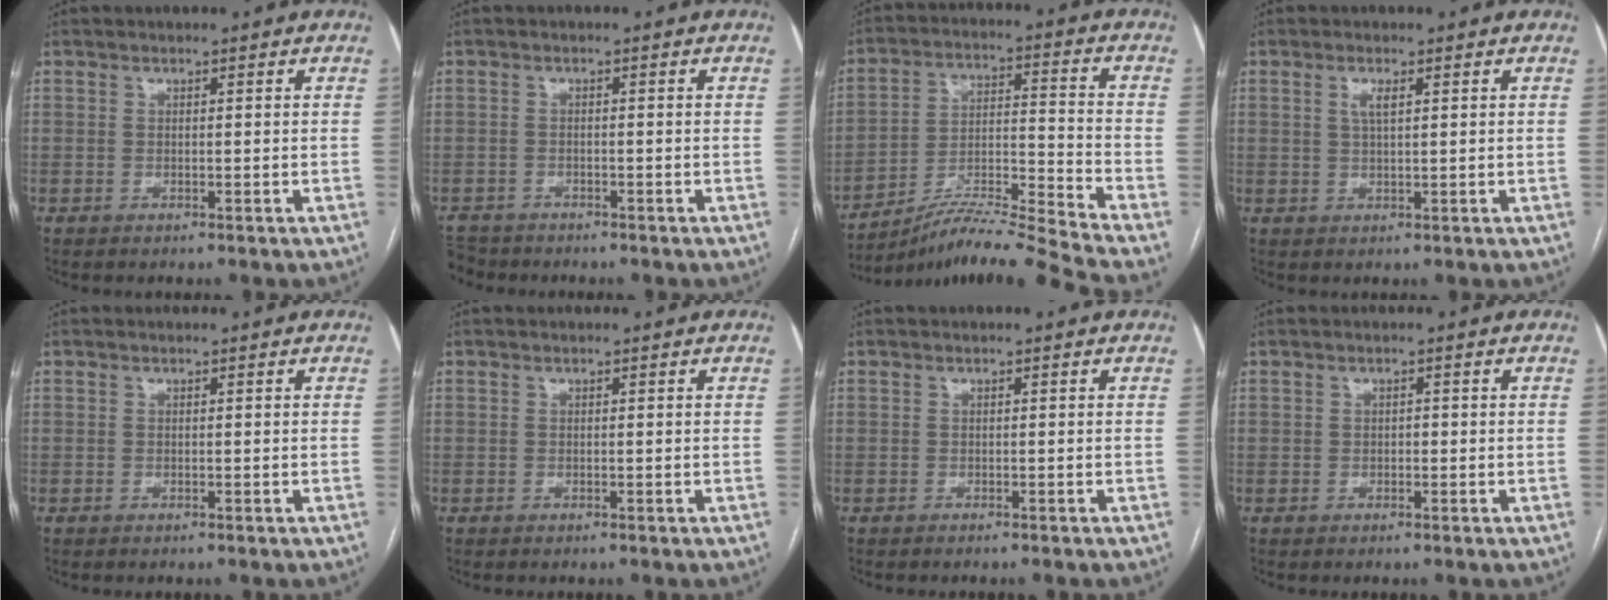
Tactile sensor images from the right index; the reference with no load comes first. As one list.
[{"total": 4.7, "force": [-4.2, 1.9, 0.1], "torque": [-0.003, -0.007, -0.073]}, {"total": 14.8, "force": [-13.5, -3.8, 4.9], "torque": [-0.078, 0.010, -0.238]}, {"total": 2.1, "force": [0.8, 0.4, 1.9], "torque": [-0.041, 0.001, 0.016]}, {"total": 0.0}, {"total": 0.0}, {"total": 1.5, "force": [-1.4, 0.0, 0.6], "torque": [-0.007, -0.001, -0.018]}, {"total": 0.6, "force": [-0.1, 0.4, 0.3], "torque": [-0.005, 0.003, -0.005]}]